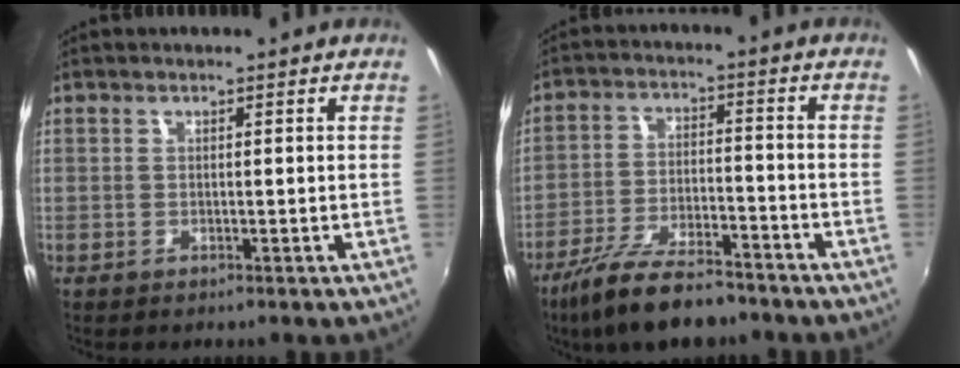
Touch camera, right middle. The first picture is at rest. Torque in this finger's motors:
{"motor_torque": [1.18, -0.96, 0.65, 0.21]}